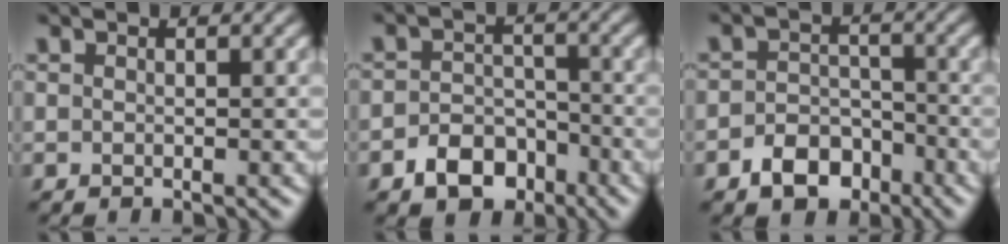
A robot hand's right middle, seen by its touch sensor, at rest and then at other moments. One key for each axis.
{"total": 4.3, "fx": -2.5, "fy": 2.9, "fz": 1.9, "tx": -0.030, "ty": -0.001, "tz": -0.044}
{"total": 3.9, "fx": -2.3, "fy": 2.6, "fz": 1.7, "tx": -0.025, "ty": 0.000, "tz": -0.044}